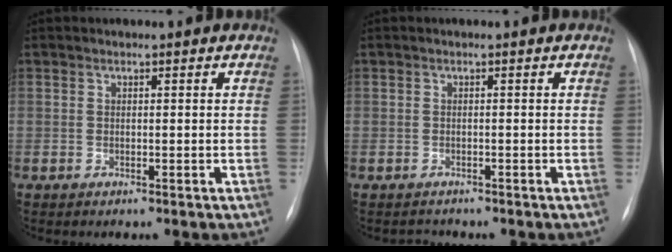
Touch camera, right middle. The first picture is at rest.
{"total": 1.2, "force": [-1.0, 0.5, -0.4], "torque": [0.000, -0.003, -0.016]}